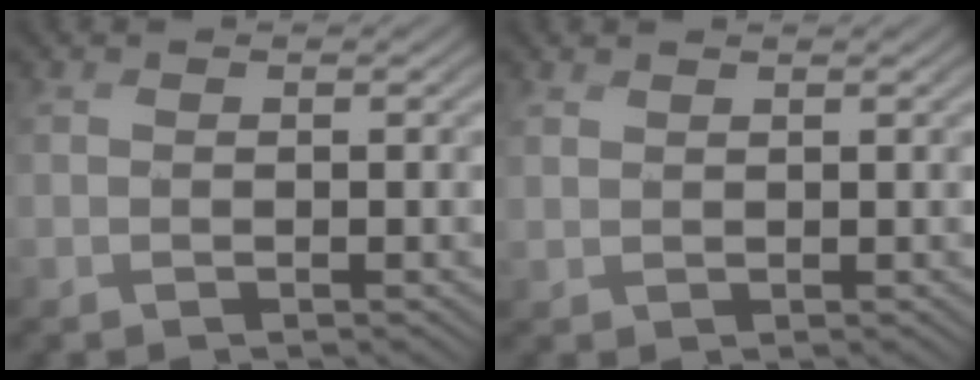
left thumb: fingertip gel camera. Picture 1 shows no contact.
{"total": 1.4, "force": [1.0, -0.3, -1.0], "torque": [0.012, 0.001, 0.019]}